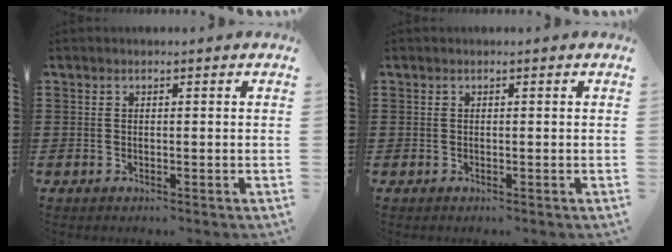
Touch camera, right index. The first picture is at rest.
{"total": 0.0}